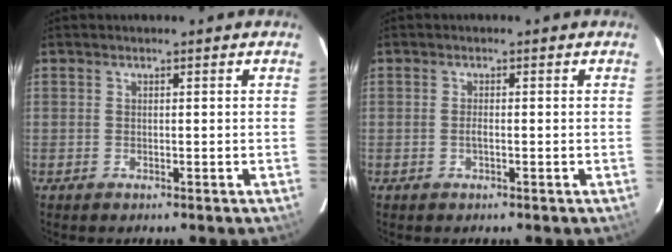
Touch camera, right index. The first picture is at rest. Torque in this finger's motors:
{"motor_torque": [0.28, -0.17, 0.11, 0.04]}